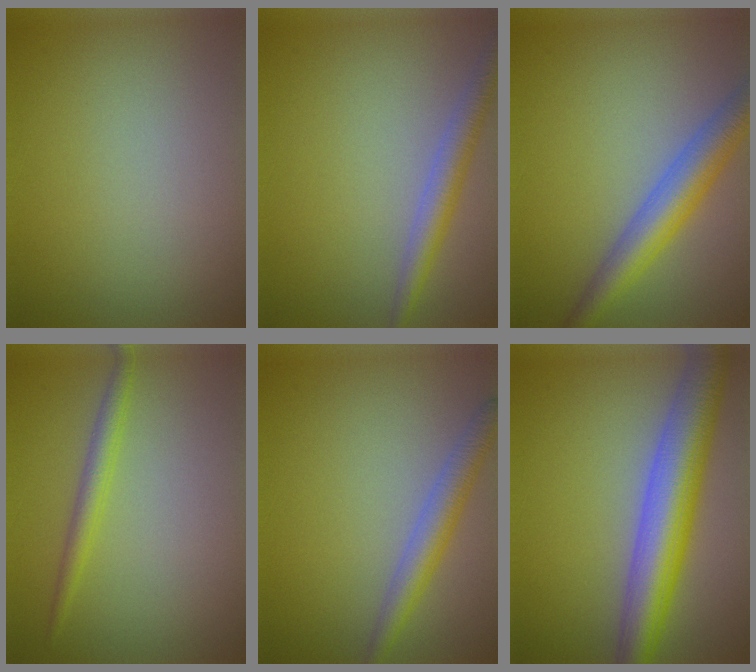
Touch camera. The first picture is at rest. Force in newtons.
{"total": 2.9, "press": 2.9, "slide": 0.2}
{"total": 4.9, "press": 4.9, "slide": 0.1}
{"total": 1.8, "press": 1.8, "slide": 0.1}
{"total": 2.9, "press": 2.9, "slide": 0.1}
{"total": 7.6, "press": 7.6, "slide": 0.2}